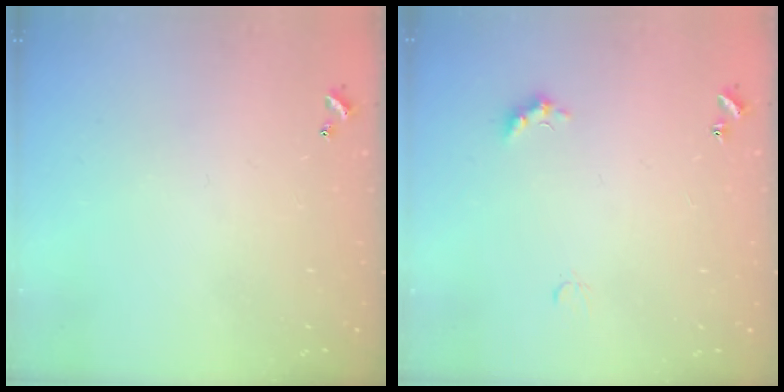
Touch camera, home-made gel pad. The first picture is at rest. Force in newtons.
{"total": 2.8, "press": 2.7, "slide": 0.6}